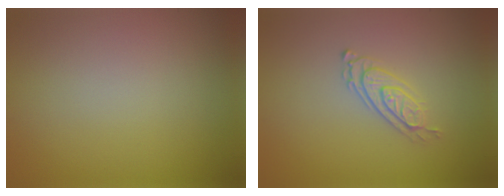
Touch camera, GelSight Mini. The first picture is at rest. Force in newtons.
{"total": 2.7, "press": 2.0, "slide": 1.8}